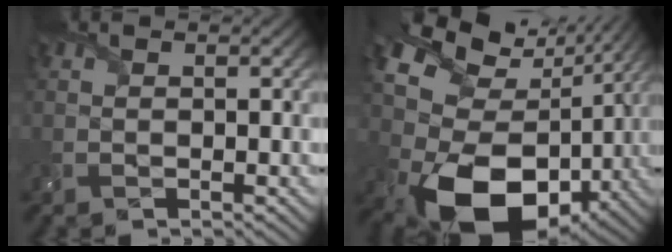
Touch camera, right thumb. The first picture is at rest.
{"total": 18.3, "force": [0.4, 13.4, 12.4], "torque": [-0.236, -0.048, 0.048]}